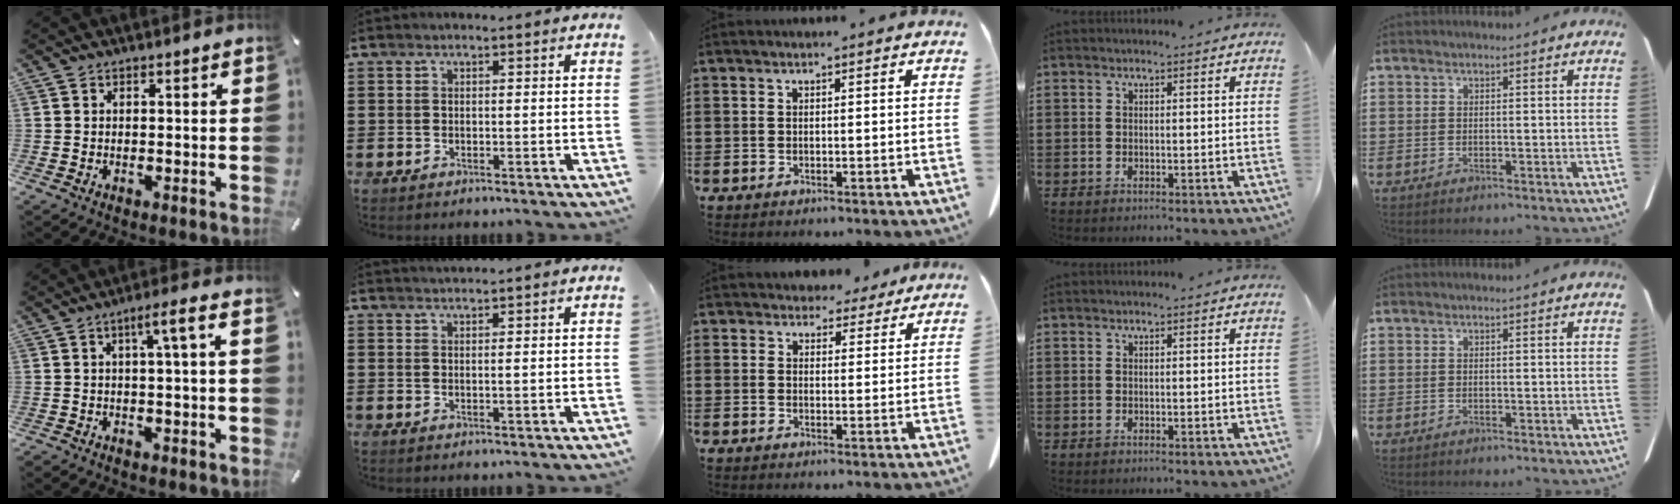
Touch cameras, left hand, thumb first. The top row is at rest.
{"thumb": {"total": 5.5, "force": [0.1, 0.7, 5.4], "torque": [-0.104, 0.007, -0.004]}, "index": {"total": 1.1, "force": [1.0, -0.1, 0.5], "torque": [-0.009, 0.000, 0.019]}, "middle": {"total": 4.0, "force": [3.5, 1.8, 0.7], "torque": [-0.008, -0.008, 0.064]}}